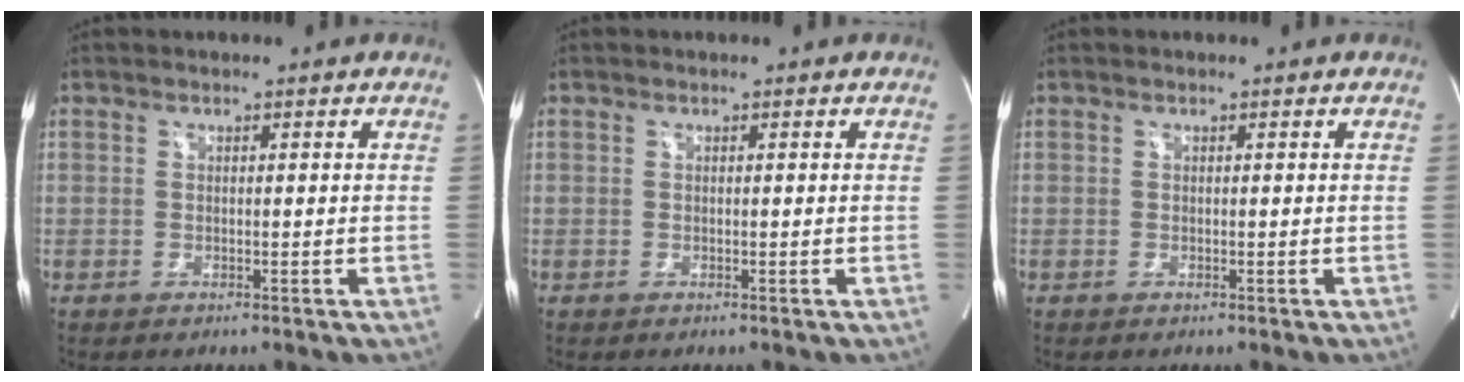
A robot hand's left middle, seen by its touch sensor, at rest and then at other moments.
{"total": 0.0}
{"total": 0.0}